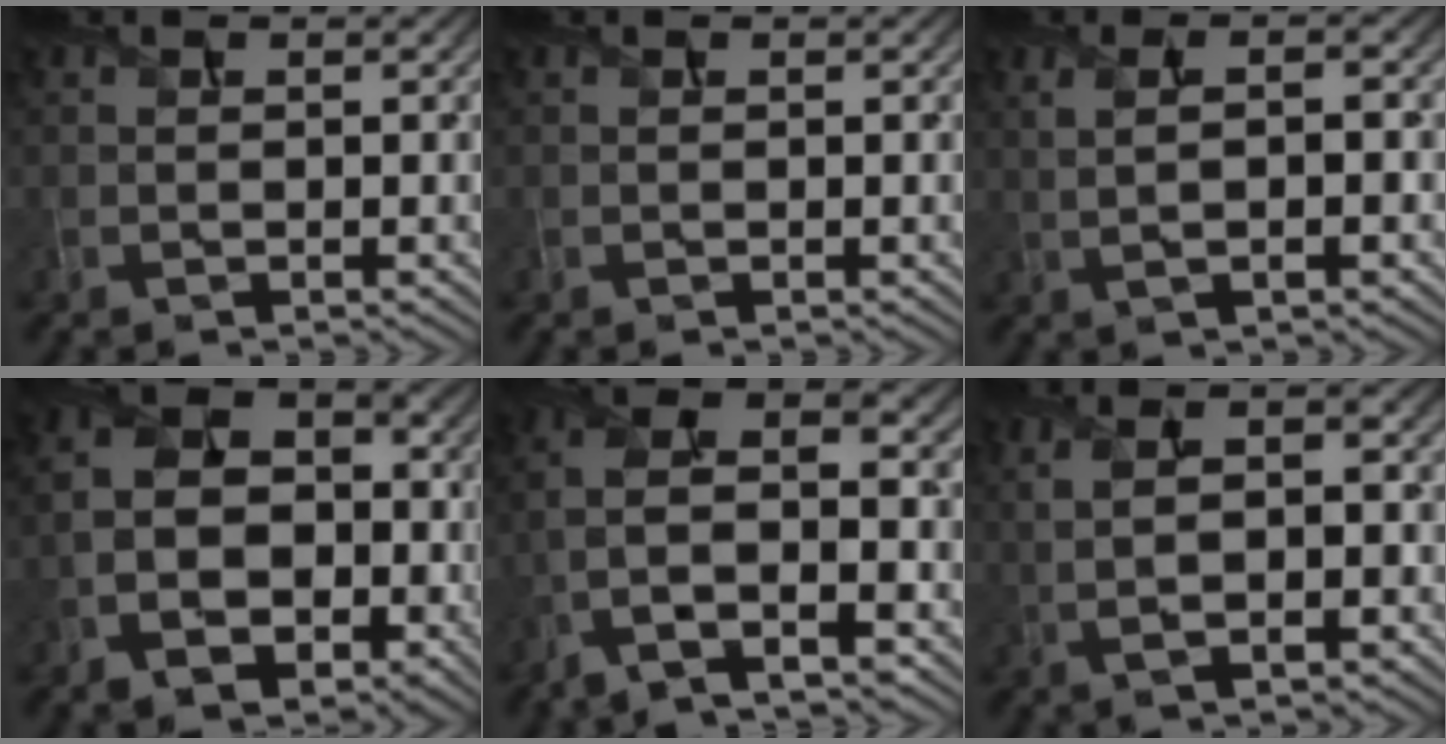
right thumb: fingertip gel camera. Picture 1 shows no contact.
{"total": 0.0}
{"total": 3.5, "force": [0.1, 0.8, 3.4], "torque": [-0.060, -0.004, 0.001]}
{"total": 10.9, "force": [-3.4, 7.8, 6.8], "torque": [-0.147, -0.024, -0.069]}
{"total": 11.3, "force": [-4.1, 4.7, 9.4], "torque": [-0.215, 0.007, -0.083]}
{"total": 6.0, "force": [0.3, 1.8, 5.7], "torque": [-0.121, 0.001, 0.005]}